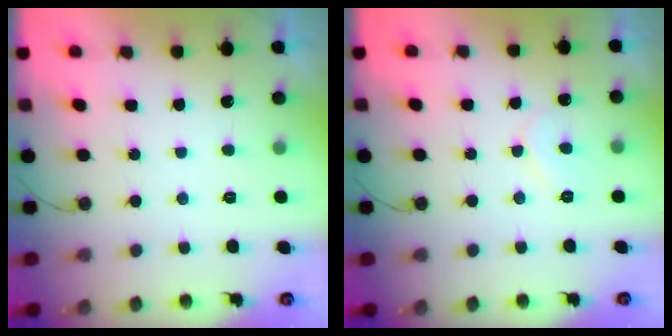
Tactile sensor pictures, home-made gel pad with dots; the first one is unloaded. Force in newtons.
{"total": 6.4, "press": 6.4, "slide": 0.5}